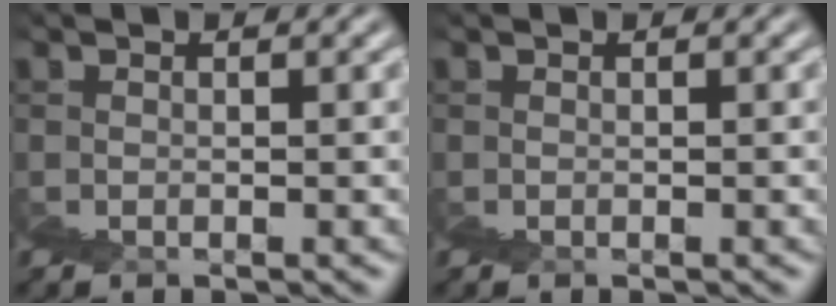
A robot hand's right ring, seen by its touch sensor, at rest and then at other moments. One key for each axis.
{"total": 0.0}